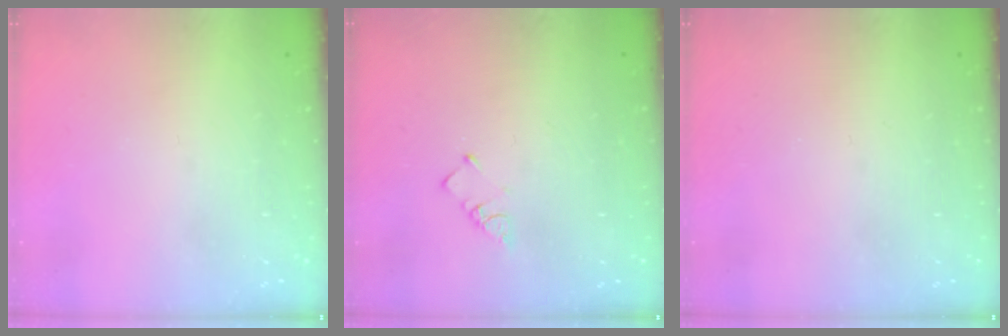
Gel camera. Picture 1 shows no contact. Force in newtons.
{"total": 1.9, "press": 1.9, "slide": 0.3}
{"total": 0.0}